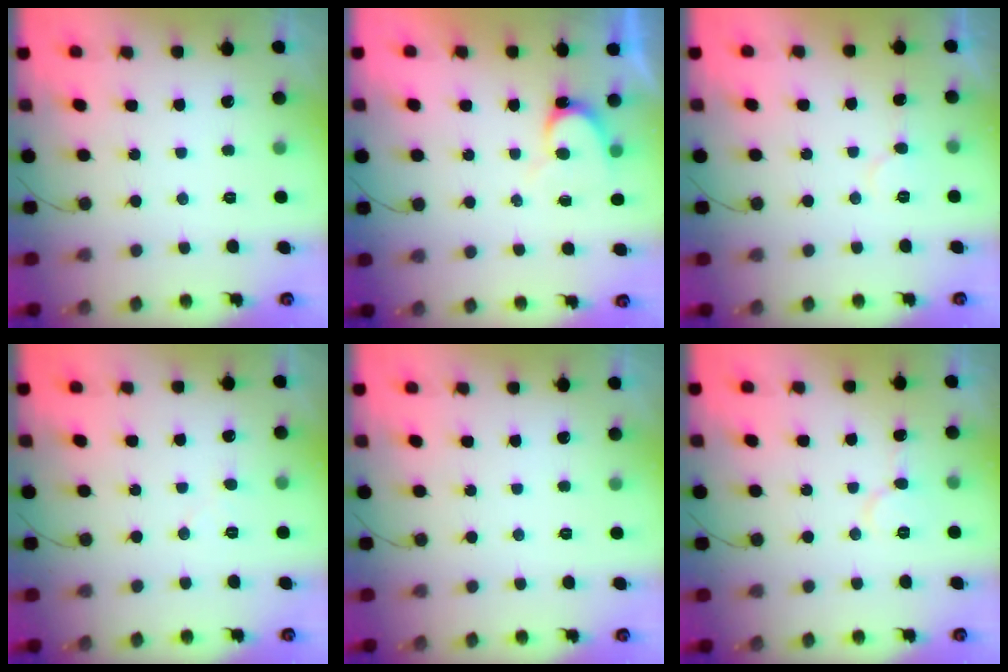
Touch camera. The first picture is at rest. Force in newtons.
{"total": 7.6, "press": 7.6, "slide": 0.4}
{"total": 5.2, "press": 5.1, "slide": 0.5}
{"total": 4.5, "press": 4.5, "slide": 0.4}
{"total": 0.0}
{"total": 6.3, "press": 6.2, "slide": 0.5}